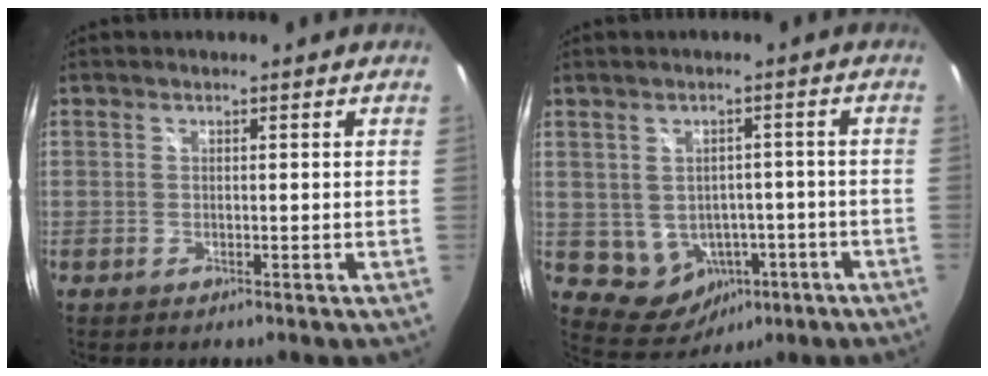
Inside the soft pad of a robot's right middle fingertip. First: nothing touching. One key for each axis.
{"total": 8.9, "fx": -3.0, "fy": 7.6, "fz": 3.5, "tx": -0.085, "ty": 0.002, "tz": -0.018}